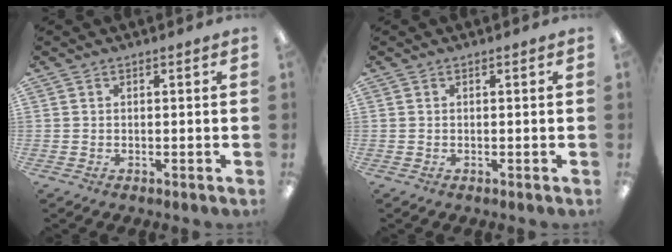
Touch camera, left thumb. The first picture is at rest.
{"total": 0.0}